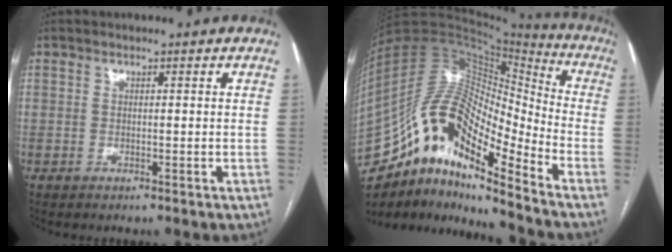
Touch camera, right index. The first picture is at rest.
{"total": 21.4, "force": [-14.3, 5.5, 15.0], "torque": [-0.303, 0.034, -0.254]}